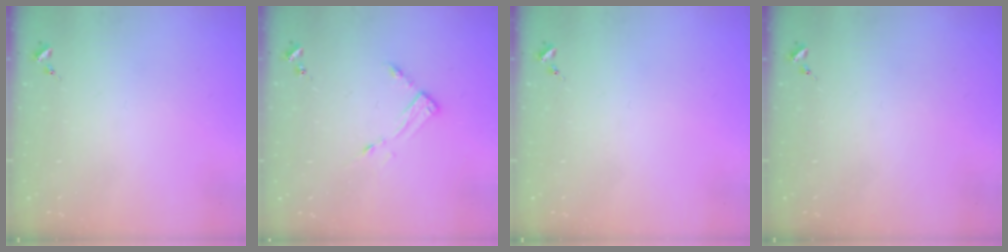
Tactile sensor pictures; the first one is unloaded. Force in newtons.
{"total": 3.5, "press": 3.5, "slide": 0.4}
{"total": 0.0}
{"total": 0.0}